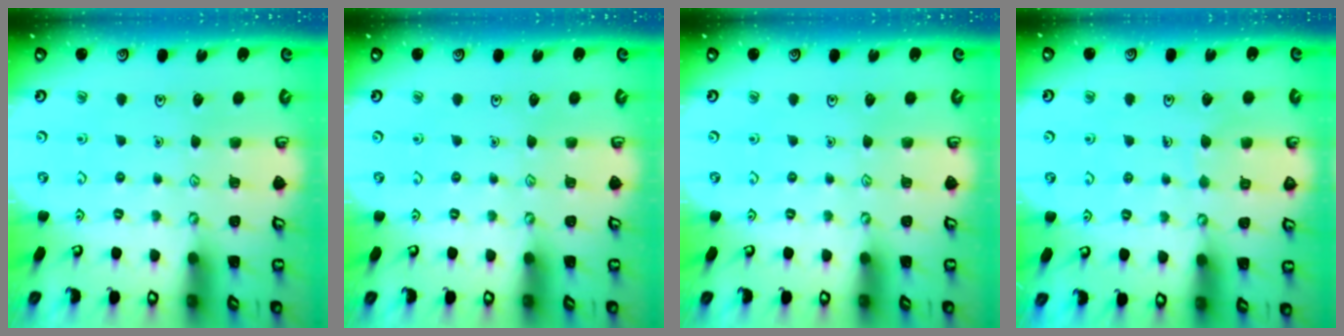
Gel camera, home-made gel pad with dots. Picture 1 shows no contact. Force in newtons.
{"total": 0.0}
{"total": 0.0}
{"total": 5.1, "press": 5.0, "slide": 0.4}